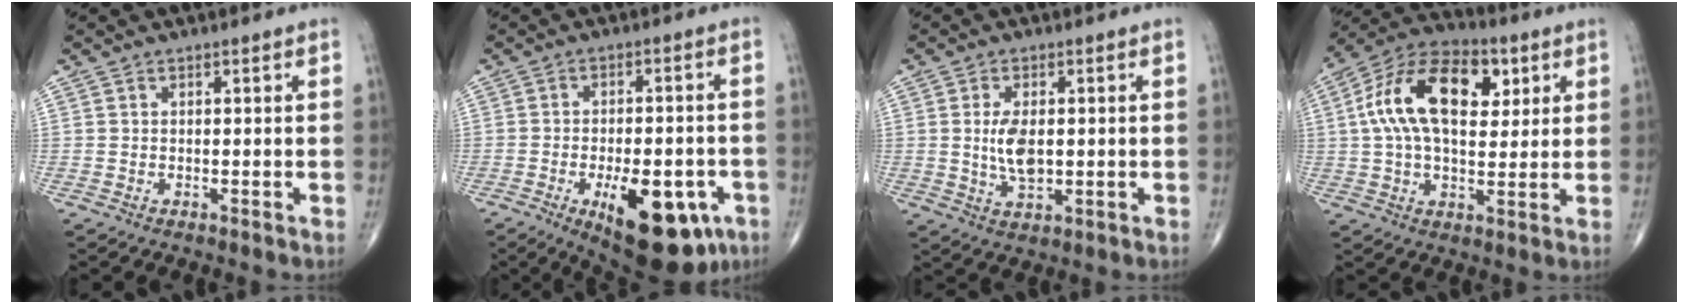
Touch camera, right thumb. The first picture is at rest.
{"total": 17.9, "force": [-7.7, 8.1, 14.0], "torque": [-0.157, 0.014, -0.093]}
{"total": 6.3, "force": [0.2, 3.3, 5.3], "torque": [-0.099, -0.009, 0.008]}
{"total": 18.9, "force": [4.8, 10.7, 14.8], "torque": [-0.240, 0.011, 0.071]}